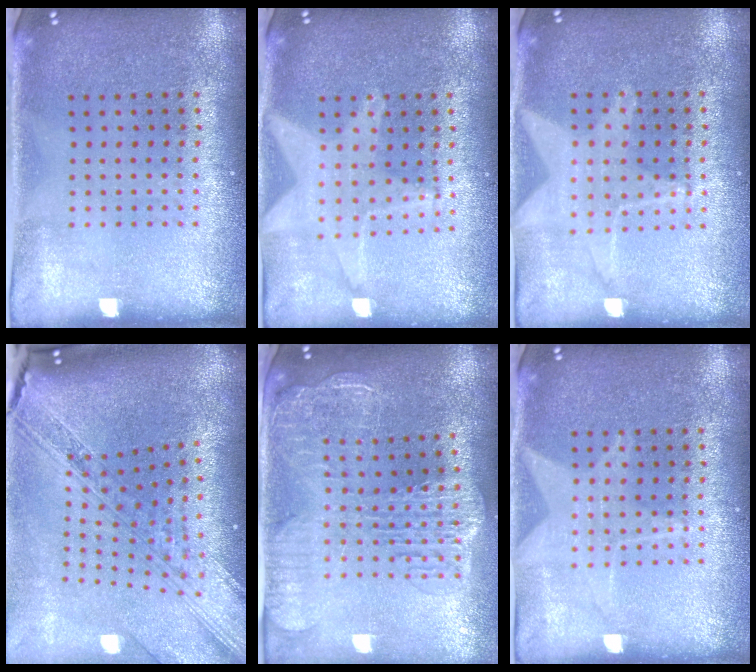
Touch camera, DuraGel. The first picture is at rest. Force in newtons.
{"total": 1.9, "press": 1.7, "slide": 0.9}
{"total": 1.4, "press": 1.3, "slide": 0.4}
{"total": 4.1, "press": 2.9, "slide": 2.9}
{"total": 2.9, "press": 2.4, "slide": 1.7}
{"total": 1.9, "press": 1.9, "slide": 0.2}